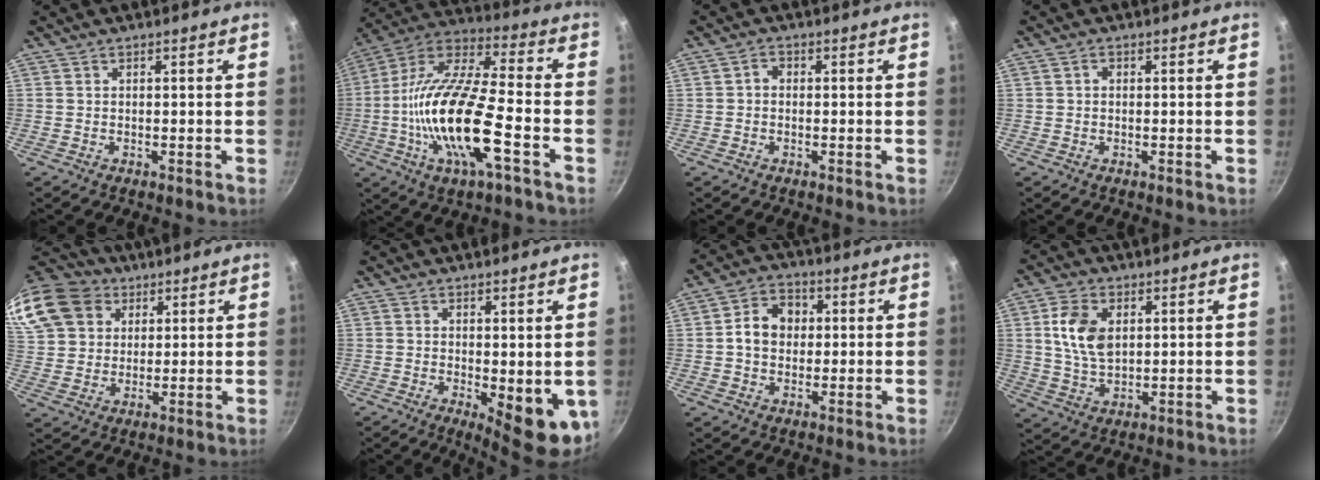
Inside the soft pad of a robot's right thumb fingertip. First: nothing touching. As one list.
[{"total": 21.2, "force": [-5.9, 6.4, 19.4], "torque": [-0.371, 0.031, -0.126]}, {"total": 1.5, "force": [-0.3, 1.1, 0.9], "torque": [-0.015, 0.009, -0.006]}, {"total": 0.7, "force": [0.0, 0.6, 0.4], "torque": [-0.006, 0.006, 0.000]}, {"total": 20.3, "force": [10.3, 15.1, 8.7], "torque": [-0.201, 0.017, 0.197]}, {"total": 9.3, "force": [-0.9, 3.6, 8.5], "torque": [-0.088, -0.008, 0.000]}, {"total": 7.7, "force": [0.8, 6.3, 4.5], "torque": [-0.049, 0.013, 0.000]}, {"total": 9.2, "force": [2.2, 5.9, 6.7], "torque": [-0.116, -0.008, 0.043]}]